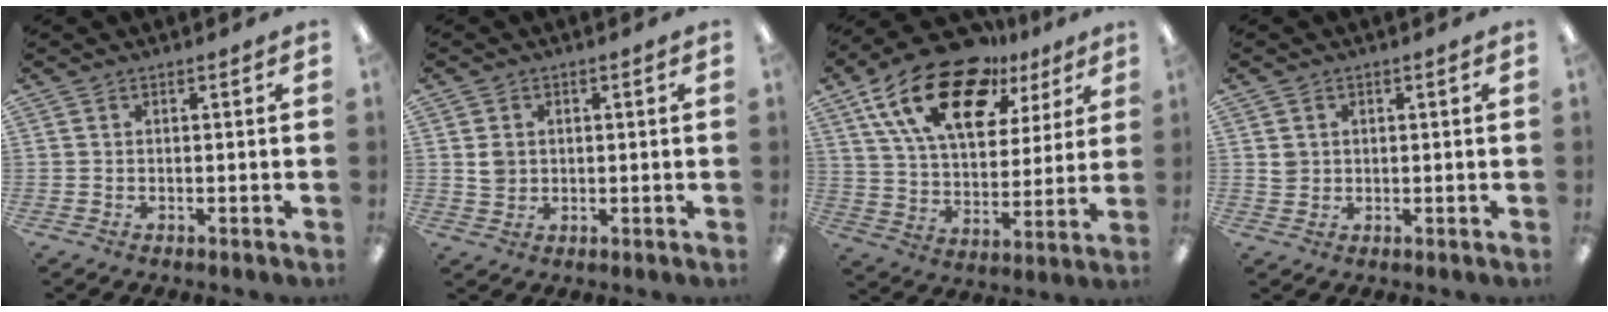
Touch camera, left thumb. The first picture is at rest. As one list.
[{"total": 3.1, "force": [0.7, 2.7, 1.3], "torque": [-0.012, -0.002, 0.009]}, {"total": 21.8, "force": [13.2, 10.9, 13.4], "torque": [-0.243, -0.060, 0.235]}, {"total": 2.2, "force": [0.5, 2.1, 0.7], "torque": [-0.007, 0.000, 0.007]}]